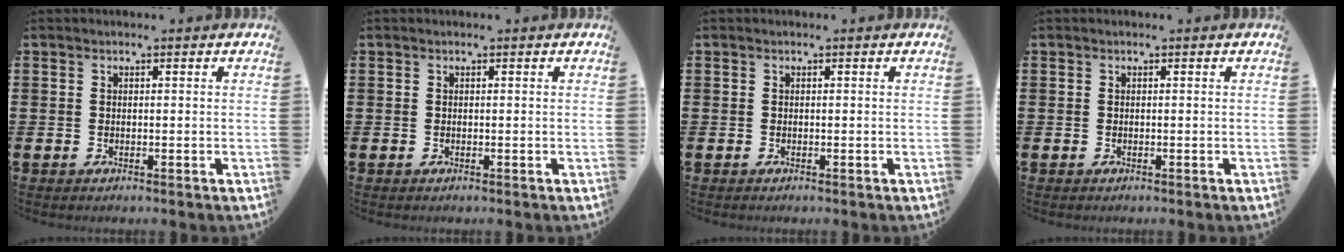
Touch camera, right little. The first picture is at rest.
{"total": 0.0}
{"total": 0.0}
{"total": 0.0}